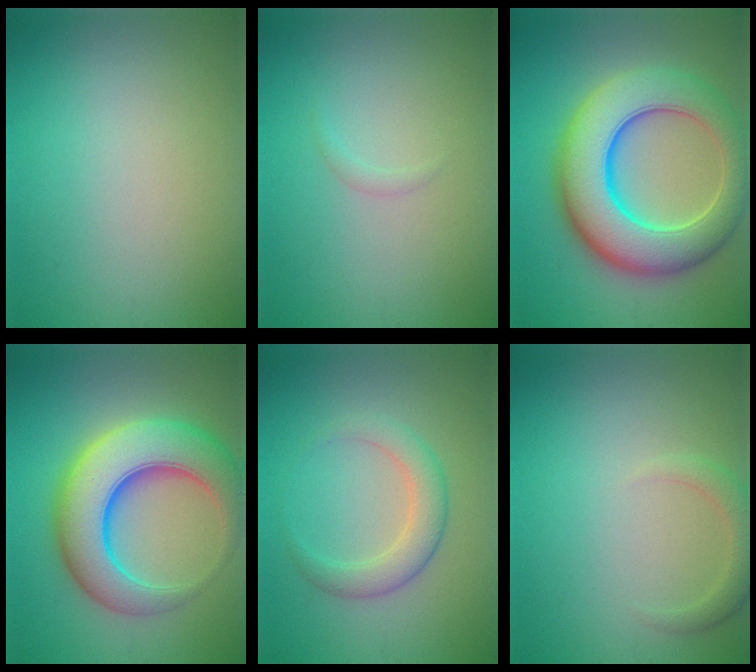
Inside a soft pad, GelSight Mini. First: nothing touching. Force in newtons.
{"total": 0.6, "press": 0.6, "slide": 0.0}
{"total": 11.4, "press": 11.4, "slide": 0.6}
{"total": 10.5, "press": 10.5, "slide": 0.4}
{"total": 3.2, "press": 3.2, "slide": 0.3}
{"total": 2.0, "press": 2.0, "slide": 0.3}